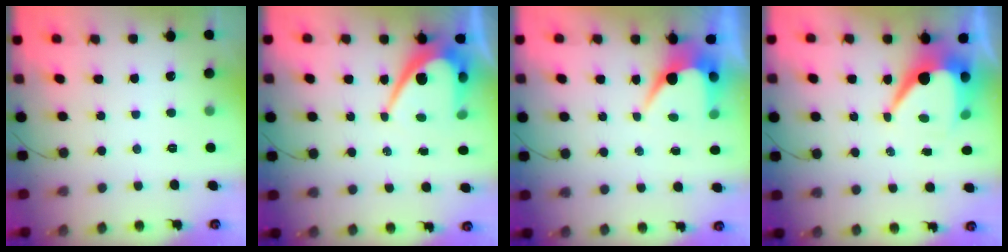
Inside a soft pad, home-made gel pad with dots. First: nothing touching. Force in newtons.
{"total": 9.3, "press": 9.3, "slide": 0.7}
{"total": 6.9, "press": 6.9, "slide": 0.3}
{"total": 10.8, "press": 10.8, "slide": 0.9}